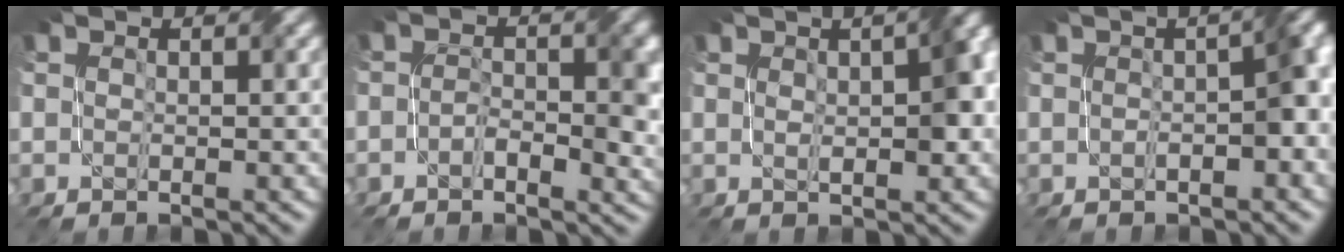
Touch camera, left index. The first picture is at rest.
{"total": 3.8, "force": [-0.6, 1.7, 3.3], "torque": [-0.050, -0.002, -0.014]}
{"total": 5.3, "force": [0.7, 1.8, 4.9], "torque": [-0.063, 0.014, 0.011]}
{"total": 4.6, "force": [-0.2, 1.2, 4.5], "torque": [-0.059, 0.013, -0.001]}